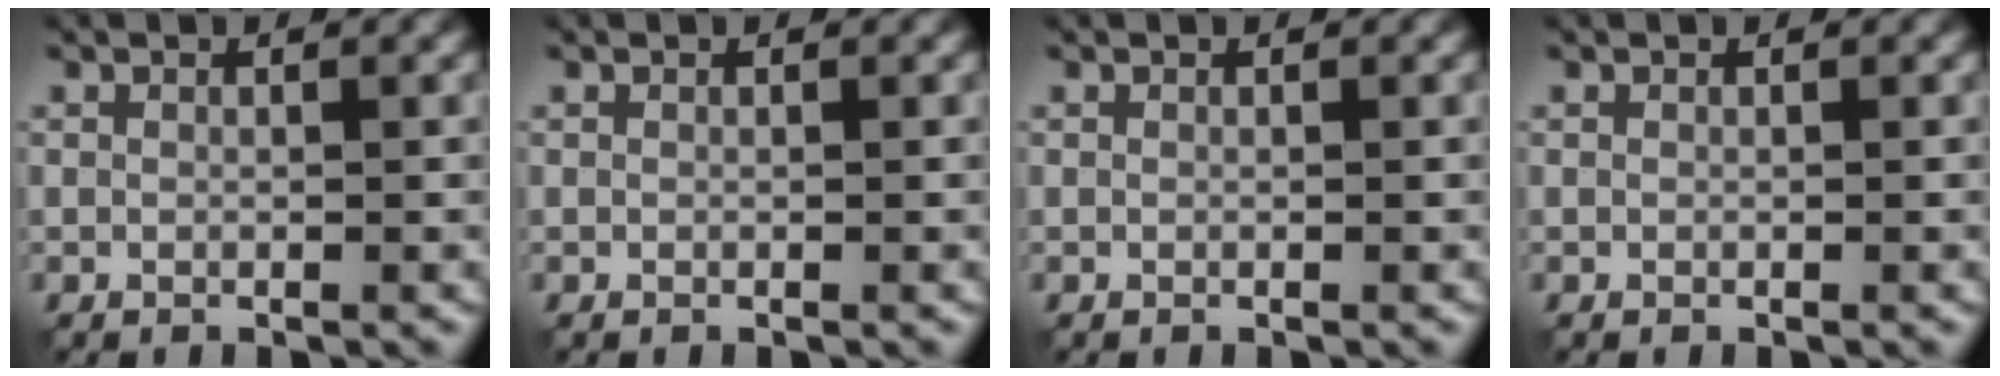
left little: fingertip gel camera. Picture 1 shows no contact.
{"total": 0.0}
{"total": 0.0}
{"total": 0.0}